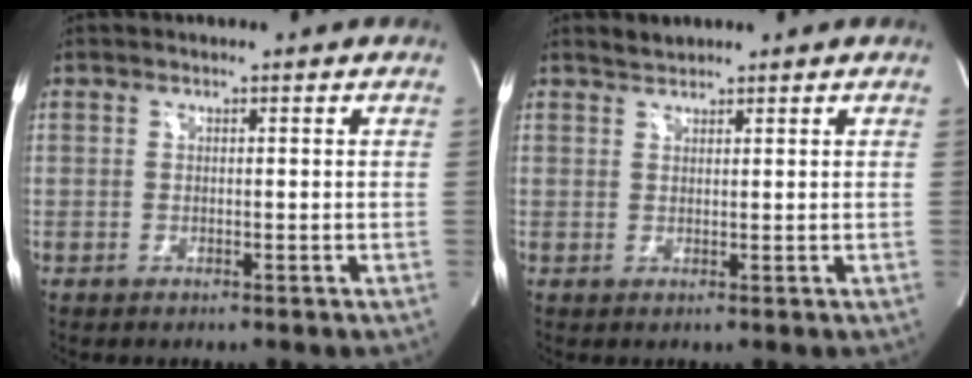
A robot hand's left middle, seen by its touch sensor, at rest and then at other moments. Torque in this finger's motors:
{"motor_torque": [-0.02, 0.03, -0.08, -0.01]}